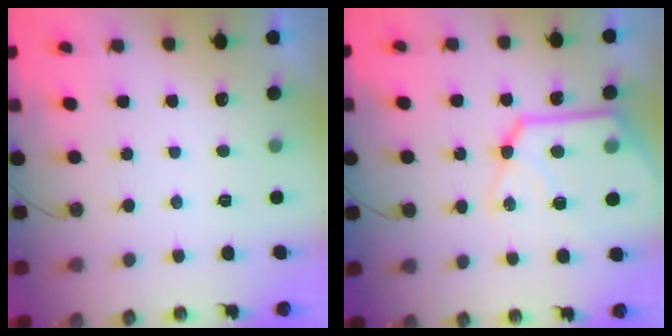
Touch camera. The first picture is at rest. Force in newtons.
{"total": 20.1, "press": 20.0, "slide": 2.4}